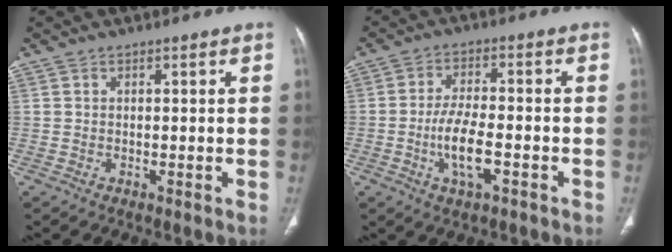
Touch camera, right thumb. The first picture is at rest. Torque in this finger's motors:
{"motor_torque": [3.99, 1.01, 1.31, -1.49, 0.28]}